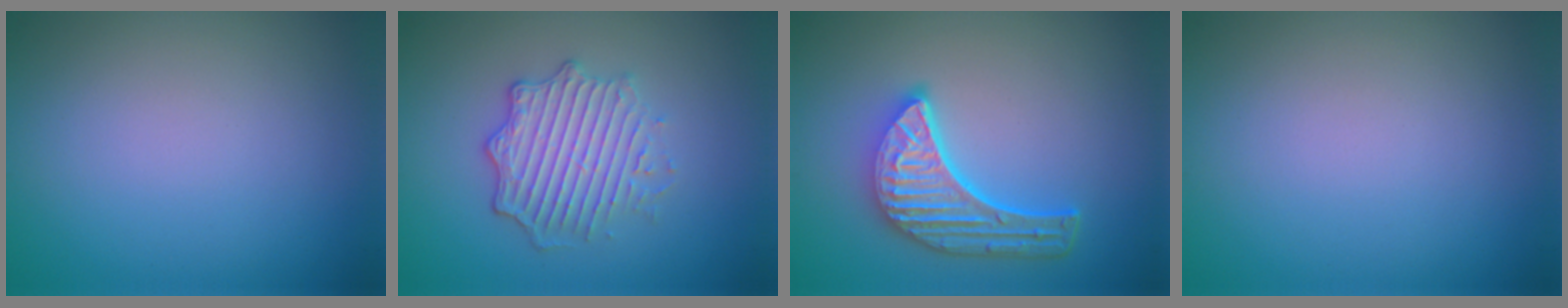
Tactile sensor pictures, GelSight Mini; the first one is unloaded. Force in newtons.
{"total": 4.5, "press": 3.5, "slide": 2.9}
{"total": 5.8, "press": 4.5, "slide": 3.7}
{"total": 0.0}